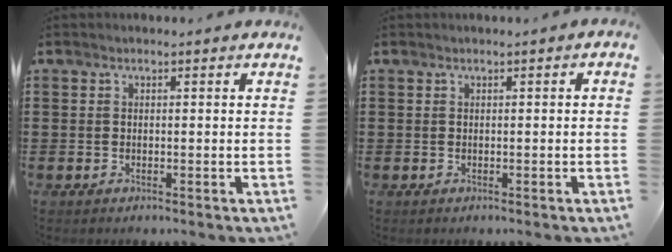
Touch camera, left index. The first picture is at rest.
{"total": 0.0}